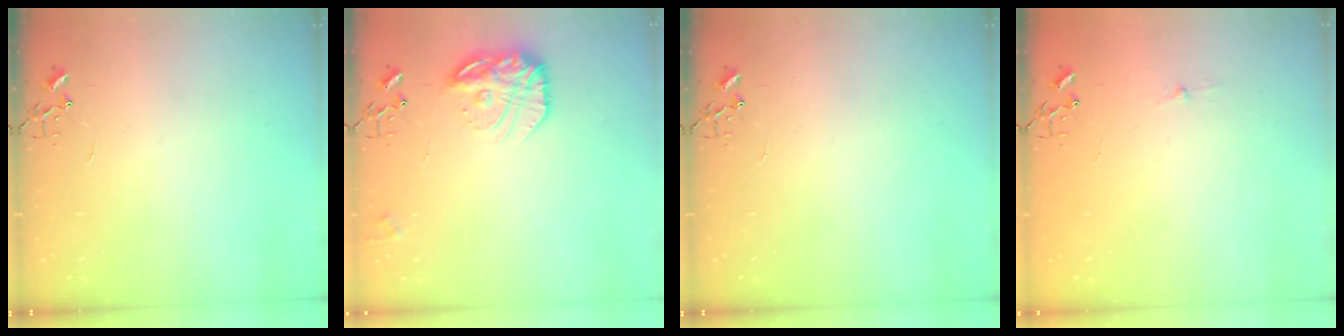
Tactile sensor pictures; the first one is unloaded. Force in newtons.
{"total": 16.4, "press": 16.3, "slide": 1.3}
{"total": 0.0}
{"total": 2.6, "press": 2.5, "slide": 0.4}